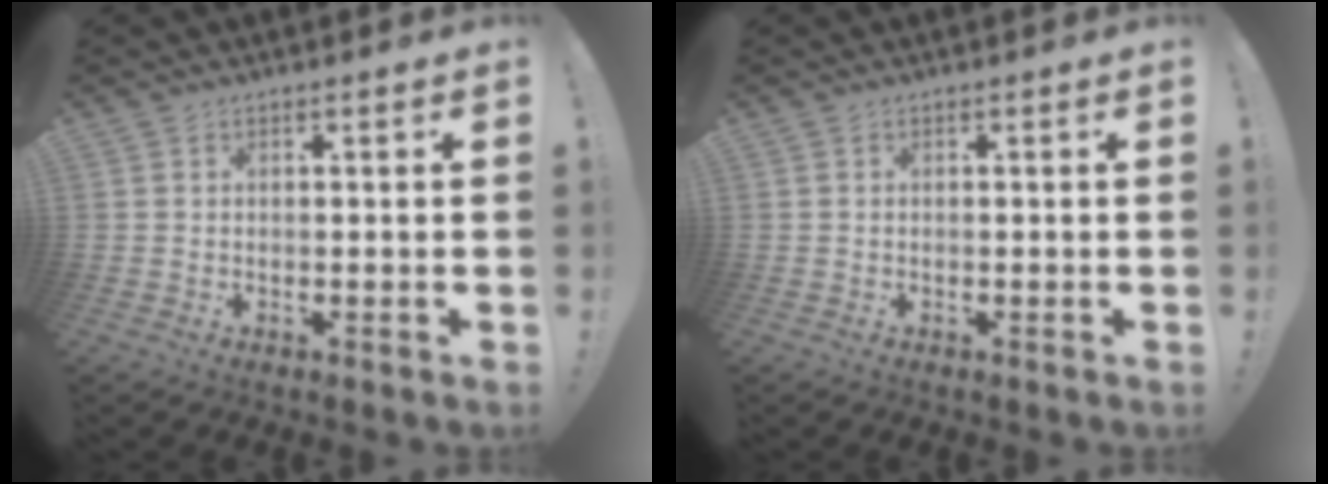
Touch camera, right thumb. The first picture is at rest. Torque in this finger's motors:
{"motor_torque": [-0.03, -0.01, -0.02, 0.01, -0.02]}